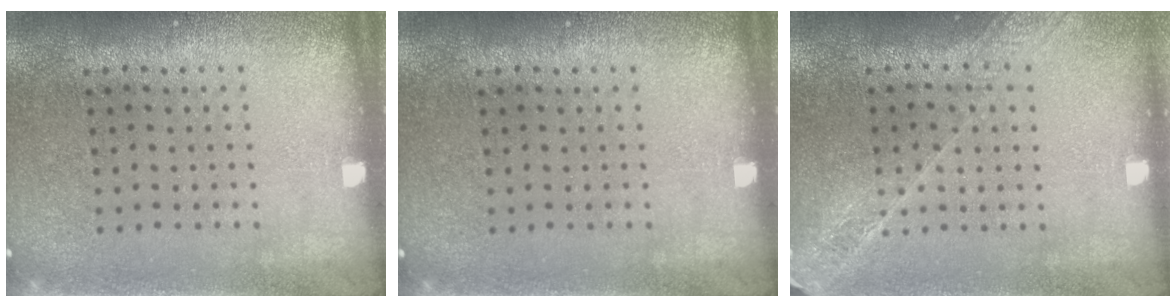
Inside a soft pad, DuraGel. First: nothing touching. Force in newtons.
{"total": 0.0}
{"total": 1.6, "press": 1.5, "slide": 0.6}